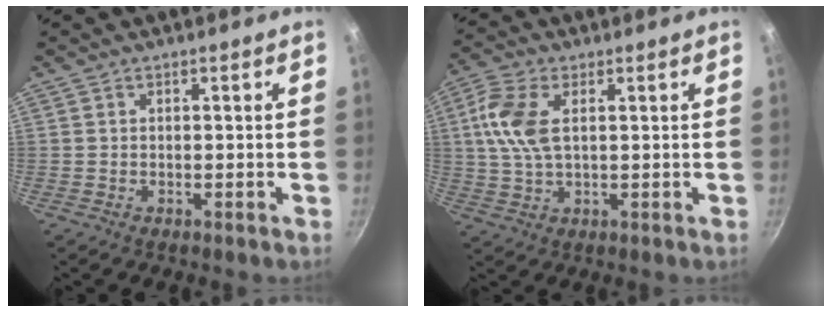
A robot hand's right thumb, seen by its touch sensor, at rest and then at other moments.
{"total": 9.2, "force": [1.9, 4.9, 7.5], "torque": [-0.157, 0.010, 0.033]}